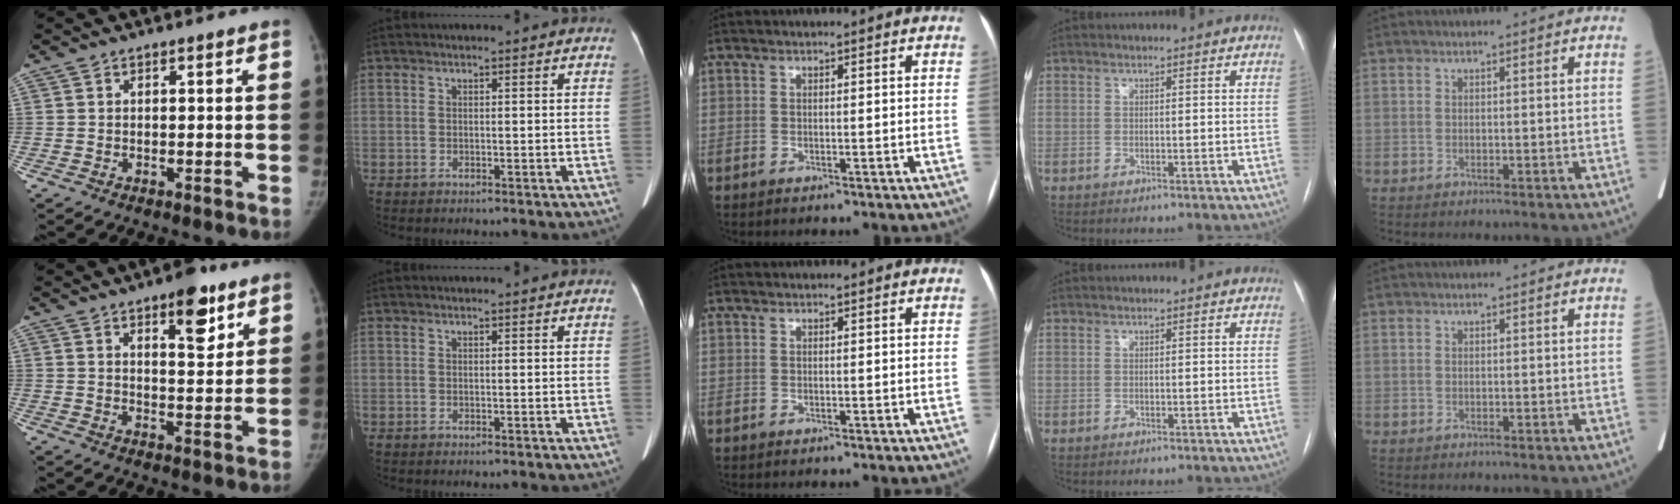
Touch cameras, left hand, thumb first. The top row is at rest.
{"thumb": {"total": 8.7, "force": [5.2, 3.4, 6.1], "torque": [-0.061, -0.029, 0.073]}, "index": {"total": 0.7, "force": [0.7, 0.0, 0.2], "torque": [-0.006, 0.004, 0.011]}}